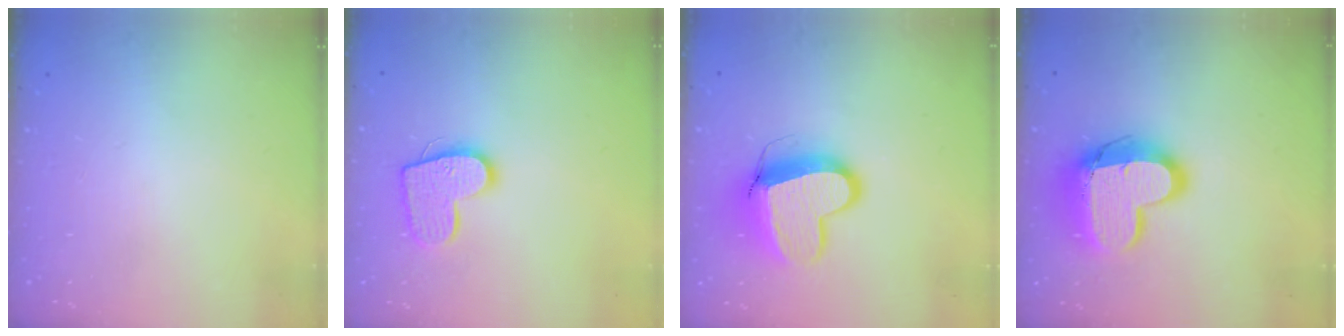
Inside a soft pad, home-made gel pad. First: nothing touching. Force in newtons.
{"total": 13.0, "press": 13.0, "slide": 0.9}
{"total": 12.8, "press": 12.7, "slide": 1.4}
{"total": 17.2, "press": 17.1, "slide": 1.5}